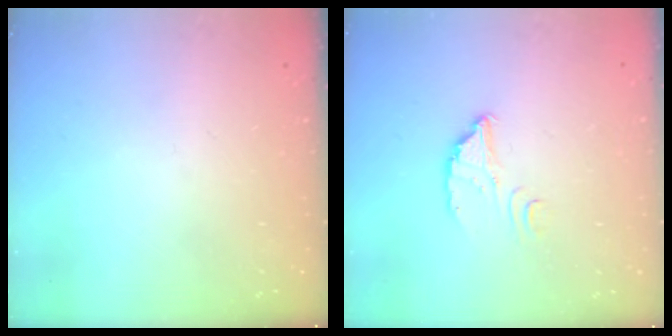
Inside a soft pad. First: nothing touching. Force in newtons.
{"total": 3.6, "press": 3.6, "slide": 0.3}